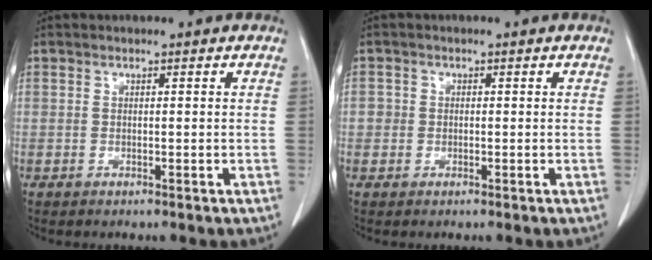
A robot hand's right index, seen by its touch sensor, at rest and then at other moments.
{"total": 1.5, "force": [-0.1, 1.5, 0.3], "torque": [0.006, 0.008, -0.002]}